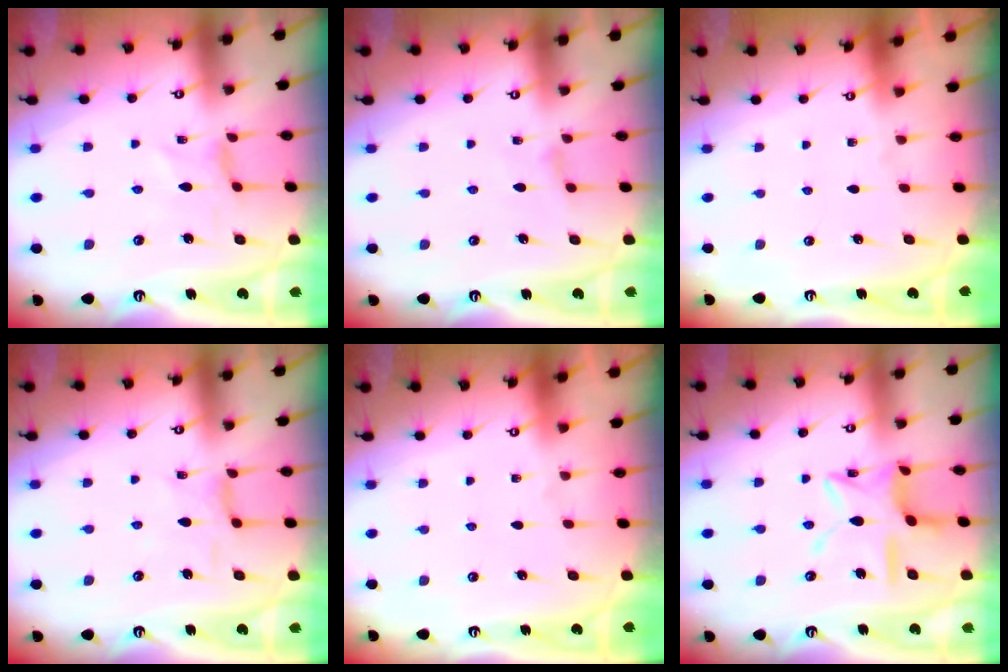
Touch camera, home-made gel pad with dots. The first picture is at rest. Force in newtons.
{"total": 1.1, "press": 1.1, "slide": 0.3}
{"total": 0.0}
{"total": 5.3, "press": 5.3, "slide": 0.3}
{"total": 0.0}
{"total": 12.6, "press": 12.5, "slide": 0.9}